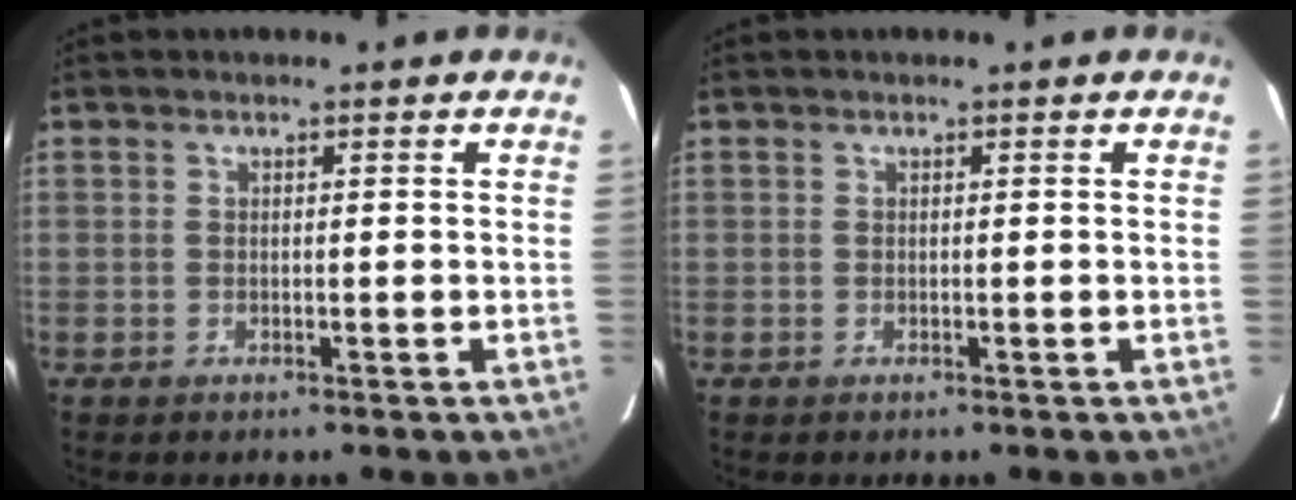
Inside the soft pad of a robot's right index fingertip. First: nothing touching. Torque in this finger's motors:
{"motor_torque": [-0.01, -0.01, 0.02, 0.00]}